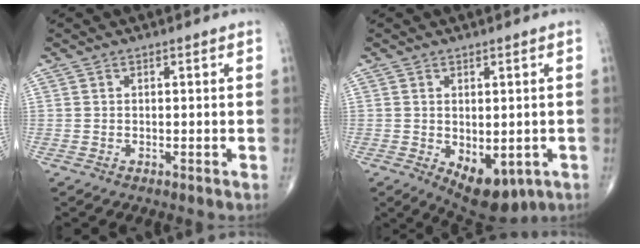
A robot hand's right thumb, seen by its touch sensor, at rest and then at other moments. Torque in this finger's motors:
{"motor_torque": [-0.58, 0.25, -0.27, -0.19, 0.06]}